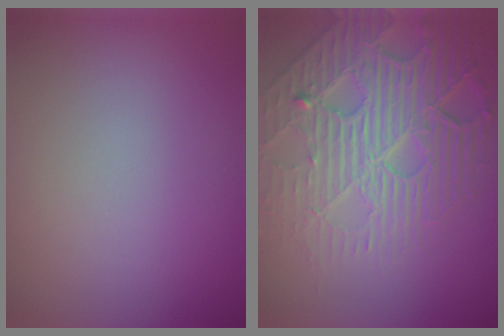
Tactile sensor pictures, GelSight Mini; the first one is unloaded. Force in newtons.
{"total": 8.2, "press": 5.9, "slide": 5.7}